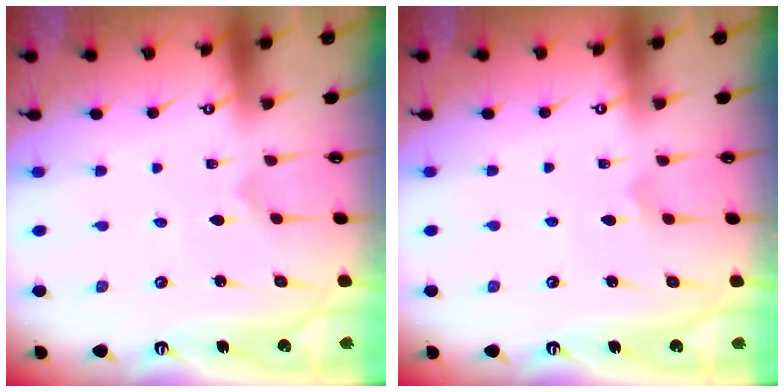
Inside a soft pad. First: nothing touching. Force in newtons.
{"total": 2.8, "press": 2.8, "slide": 0.4}